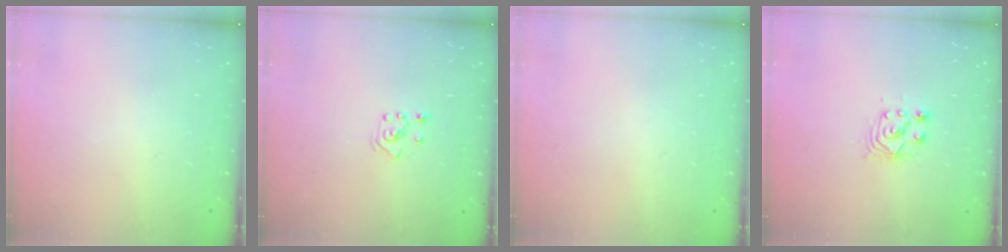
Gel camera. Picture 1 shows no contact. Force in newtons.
{"total": 2.6, "press": 2.5, "slide": 0.6}
{"total": 0.0}
{"total": 4.0, "press": 4.0, "slide": 0.7}